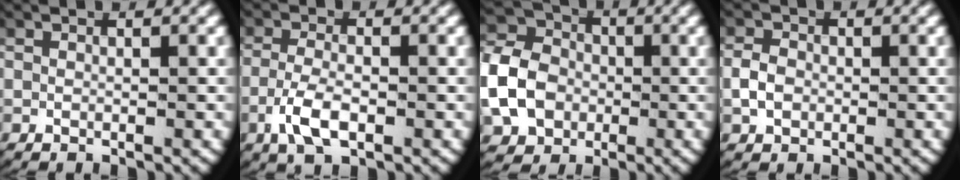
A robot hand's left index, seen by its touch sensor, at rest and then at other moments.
{"total": 3.8, "force": [-1.8, 1.6, 3.0], "torque": [-0.068, -0.011, -0.027]}
{"total": 8.1, "force": [-1.0, 7.0, 3.9], "torque": [-0.084, -0.010, -0.020]}
{"total": 1.8, "force": [-0.4, 1.5, 1.0], "torque": [-0.029, -0.003, -0.006]}